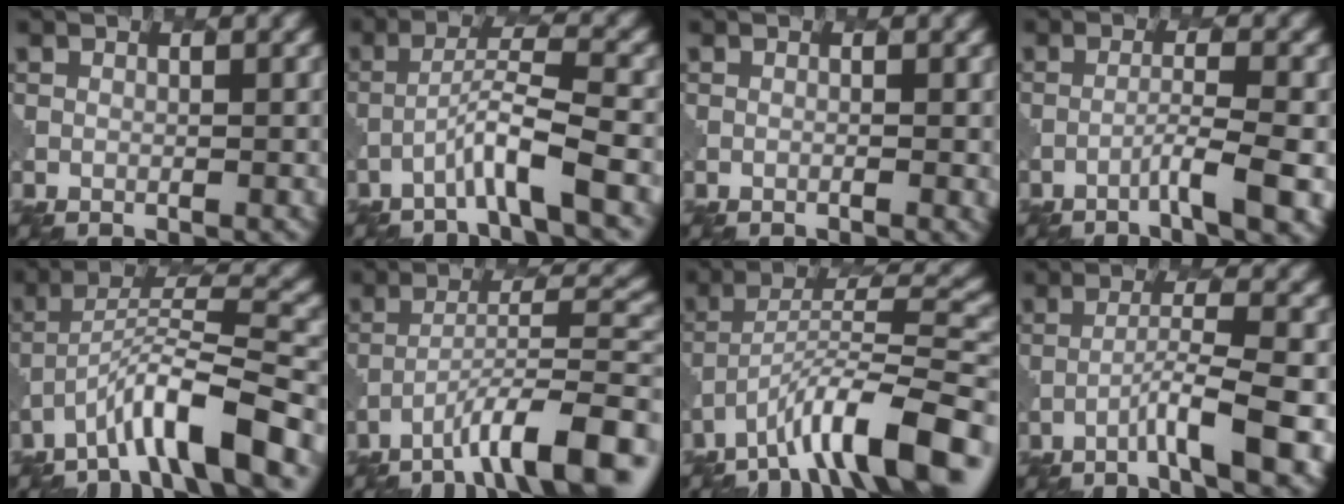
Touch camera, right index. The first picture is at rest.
{"total": 3.9, "force": [-2.3, -0.1, 3.1], "torque": [-0.058, 0.018, -0.055]}
{"total": 0.6, "force": [-0.2, 0.0, 0.6], "torque": [-0.008, 0.000, -0.005]}
{"total": 3.7, "force": [-1.9, 0.1, 3.1], "torque": [-0.049, 0.006, -0.046]}
{"total": 7.9, "force": [-5.1, 1.2, 5.9], "torque": [-0.097, 0.013, -0.092]}
{"total": 9.4, "force": [-6.1, 1.7, 7.0], "torque": [-0.110, 0.019, -0.102]}
{"total": 11.1, "force": [-7.3, 2.7, 7.9], "torque": [-0.115, 0.017, -0.129]}
{"total": 5.3, "force": [-2.6, 0.3, 4.6], "torque": [-0.074, 0.008, -0.052]}